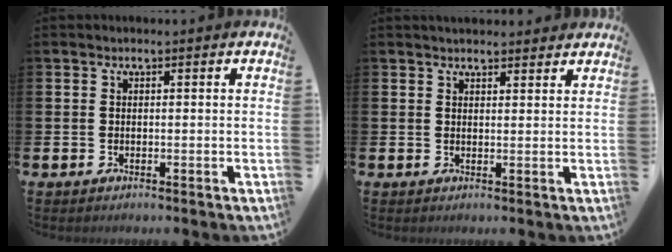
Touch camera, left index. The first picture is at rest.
{"total": 2.2, "force": [2.2, 0.5, 0.1], "torque": [0.003, -0.010, 0.038]}